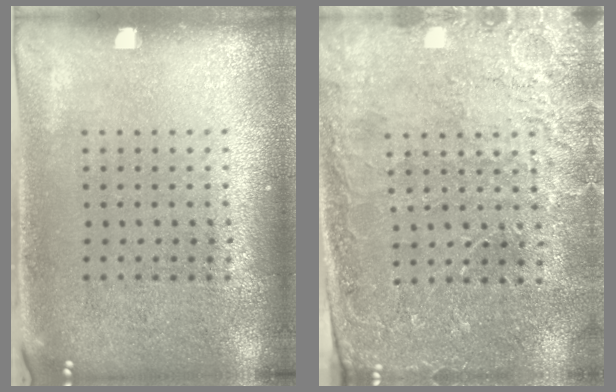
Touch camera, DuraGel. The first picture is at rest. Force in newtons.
{"total": 2.8, "press": 2.8, "slide": 0.2}